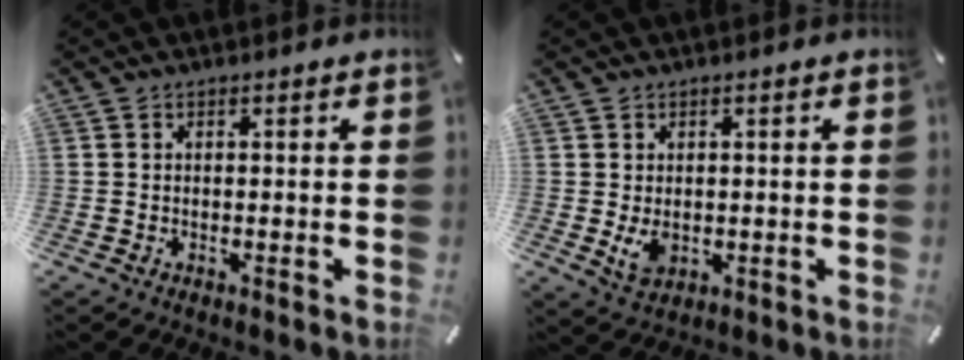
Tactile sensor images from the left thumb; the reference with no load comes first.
{"total": 4.2, "force": [-0.4, 3.0, 2.9], "torque": [-0.064, -0.005, -0.010]}